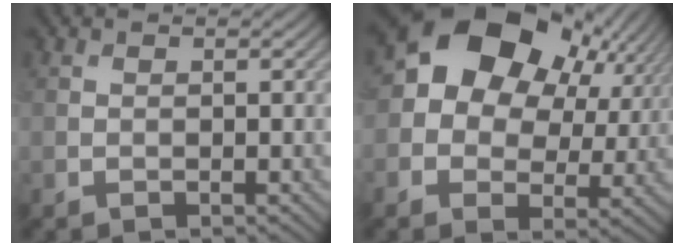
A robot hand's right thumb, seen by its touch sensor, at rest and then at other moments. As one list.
[{"total": 15.5, "force": [5.0, 11.3, 9.2], "torque": [-0.169, 0.011, 0.091]}]